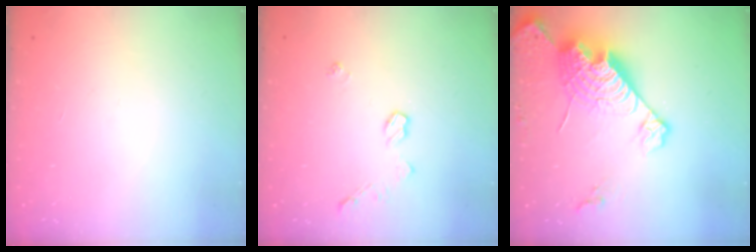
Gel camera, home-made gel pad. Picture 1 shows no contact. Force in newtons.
{"total": 5.5, "press": 5.4, "slide": 0.6}
{"total": 20.5, "press": 20.4, "slide": 1.8}